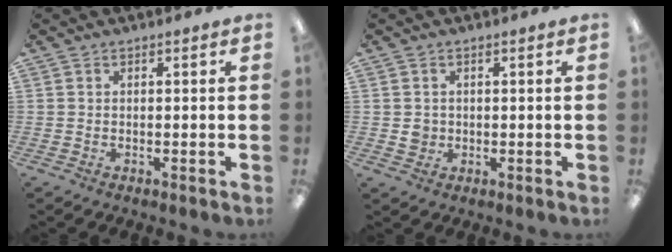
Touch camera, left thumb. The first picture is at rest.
{"total": 2.3, "force": [0.3, 2.2, 0.5], "torque": [-0.004, 0.001, 0.001]}